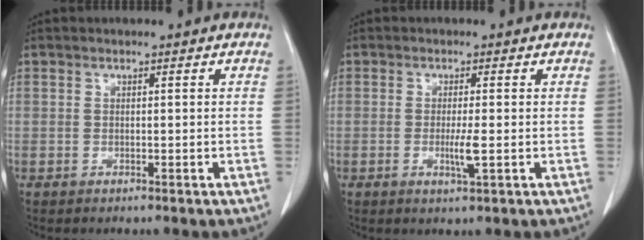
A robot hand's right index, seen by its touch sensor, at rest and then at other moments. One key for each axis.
{"total": 2.9, "fx": -0.6, "fy": 0.0, "fz": 2.9, "tx": -0.053, "ty": -0.007, "tz": -0.010}